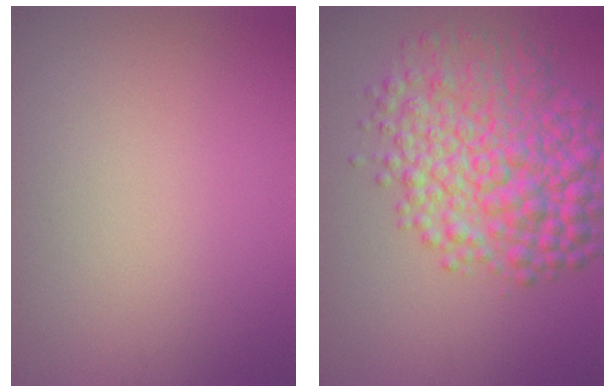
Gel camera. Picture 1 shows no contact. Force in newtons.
{"total": 8.5, "press": 8.5, "slide": 0.1}